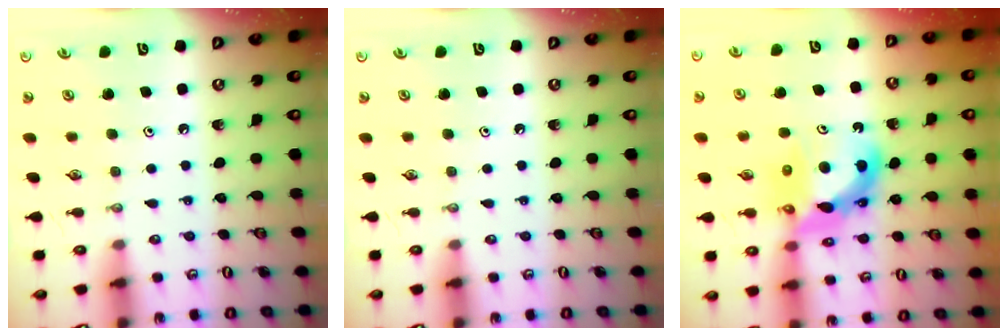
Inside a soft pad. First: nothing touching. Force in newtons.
{"total": 0.0}
{"total": 12.0, "press": 11.9, "slide": 1.0}